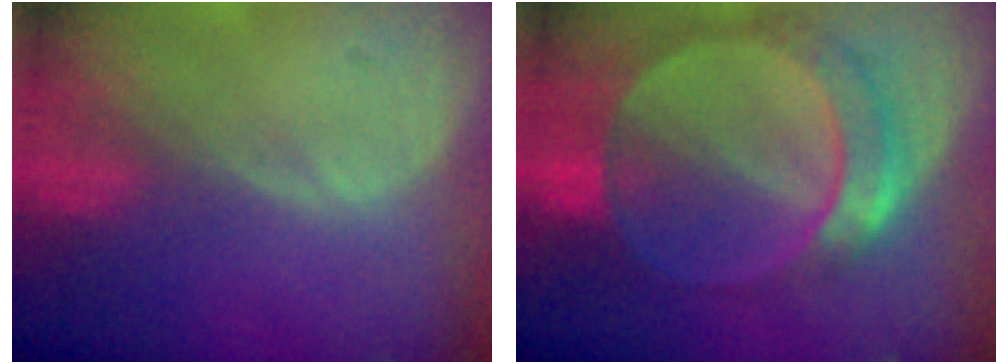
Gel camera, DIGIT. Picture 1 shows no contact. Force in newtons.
{"total": 9.2, "press": 8.1, "slide": 4.5}